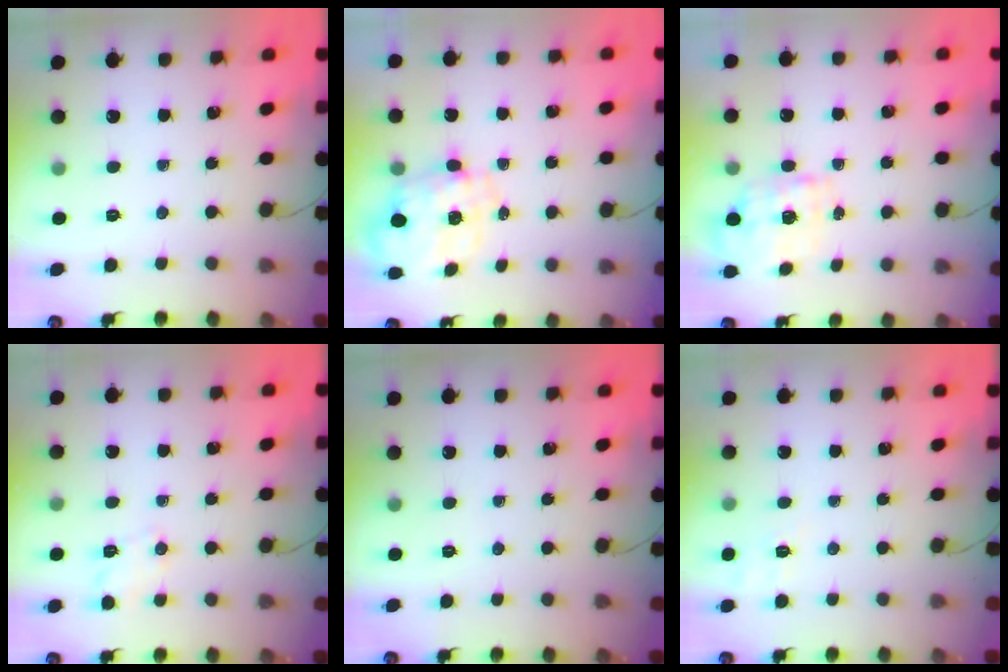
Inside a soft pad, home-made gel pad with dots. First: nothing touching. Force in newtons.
{"total": 2.7, "press": 2.5, "slide": 1.0}
{"total": 1.8, "press": 1.7, "slide": 0.6}
{"total": 2.7, "press": 2.3, "slide": 1.5}
{"total": 0.0}
{"total": 7.2, "press": 6.9, "slide": 1.8}